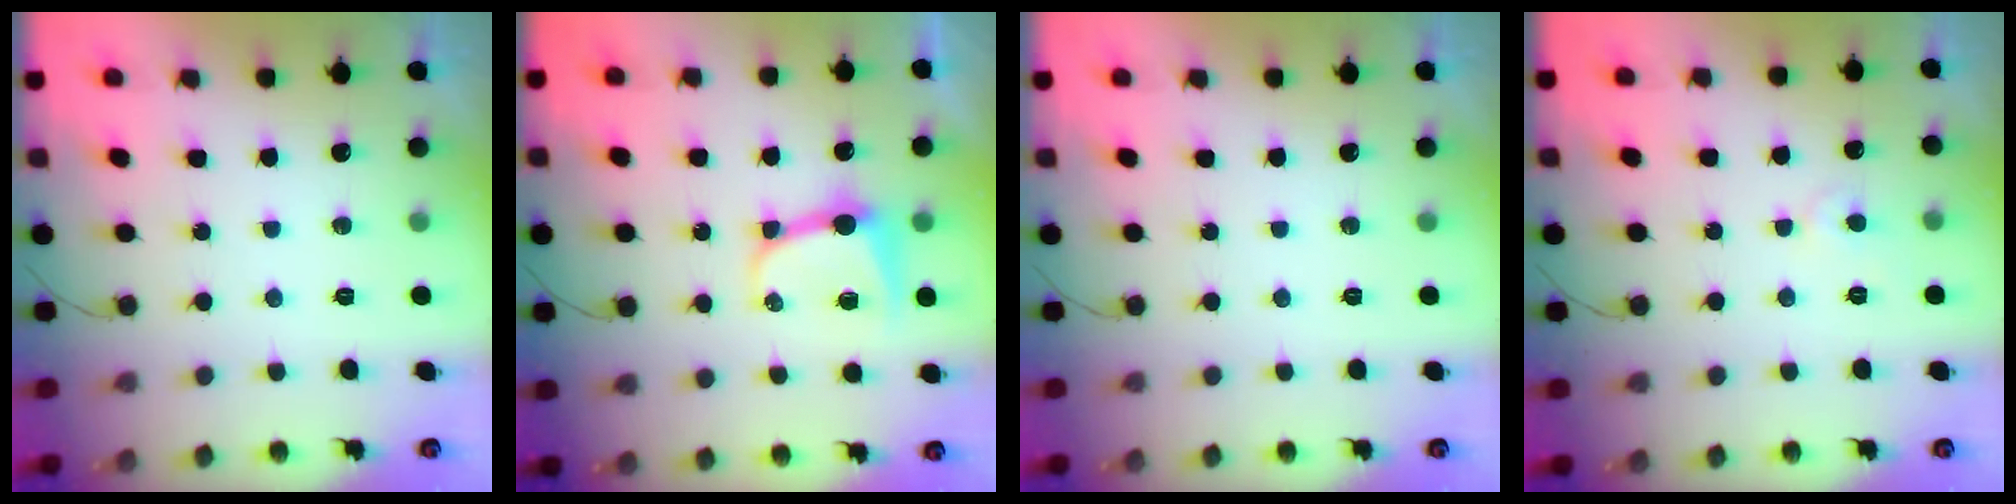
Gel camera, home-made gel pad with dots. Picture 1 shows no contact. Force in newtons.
{"total": 8.2, "press": 8.1, "slide": 0.9}
{"total": 0.0}
{"total": 3.5, "press": 3.4, "slide": 0.4}